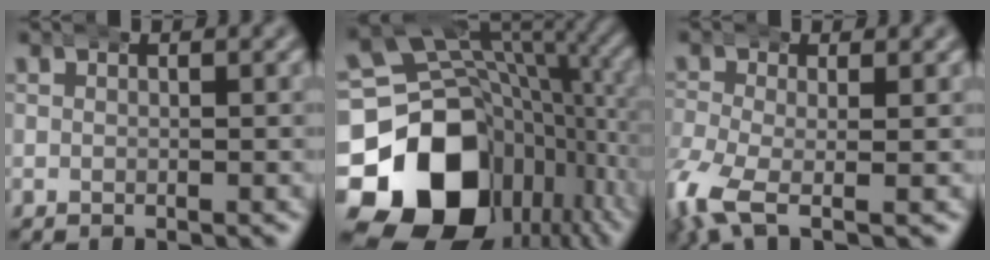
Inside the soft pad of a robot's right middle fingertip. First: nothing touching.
{"total": 23.3, "force": [-5.5, 17.7, 14.2], "torque": [-0.249, -0.067, -0.072]}
{"total": 4.6, "force": [-1.9, 2.4, 3.4], "torque": [-0.107, -0.033, -0.019]}